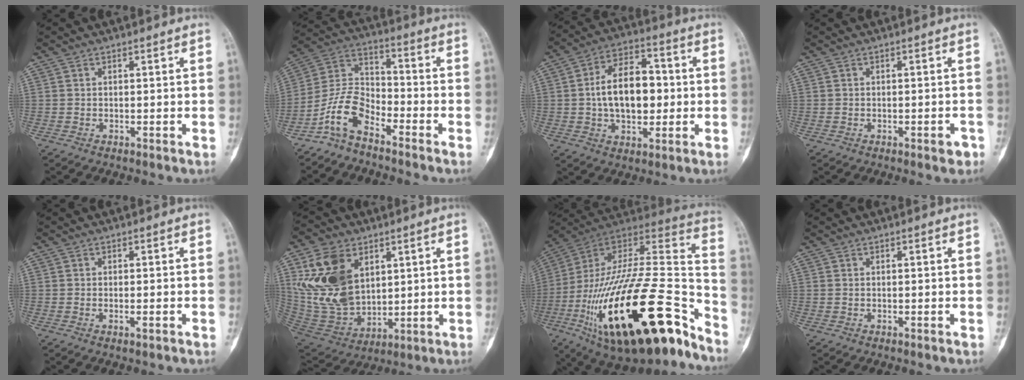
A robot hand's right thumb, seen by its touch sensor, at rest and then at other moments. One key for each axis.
{"total": 9.3, "fx": -6.3, "fy": 4.4, "fz": 5.3, "tx": -0.106, "ty": 0.063, "tz": -0.137}
{"total": 13.9, "fx": 0.1, "fy": 8.5, "fz": 11.0, "tx": -0.156, "ty": 0.023, "tz": -0.001}
{"total": 2.0, "fx": -1.0, "fy": 1.0, "fz": 1.4, "tx": -0.015, "ty": 0.008, "tz": -0.011}
{"total": 1.2, "fx": -0.4, "fy": 0.3, "fz": 1.1, "tx": -0.020, "ty": 0.000, "tz": -0.005}
{"total": 17.6, "fx": 6.1, "fy": 11.9, "fz": 11.4, "tx": -0.203, "ty": -0.027, "tz": 0.140}
{"total": 38.4, "fx": -18.9, "fy": 14.4, "fz": 30.1, "tx": -0.504, "ty": 0.057, "tz": -0.306}
{"total": 0.0}